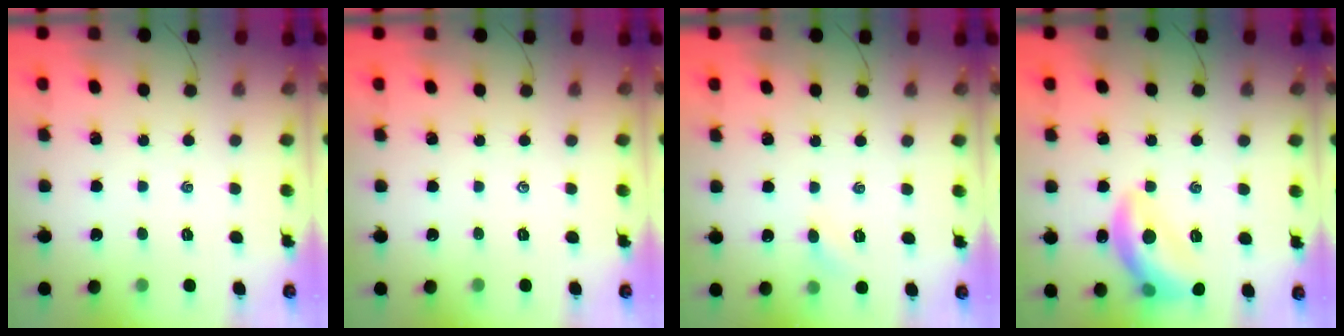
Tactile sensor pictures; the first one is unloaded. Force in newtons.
{"total": 0.0}
{"total": 3.9, "press": 3.7, "slide": 1.0}
{"total": 13.2, "press": 13.2, "slide": 1.3}